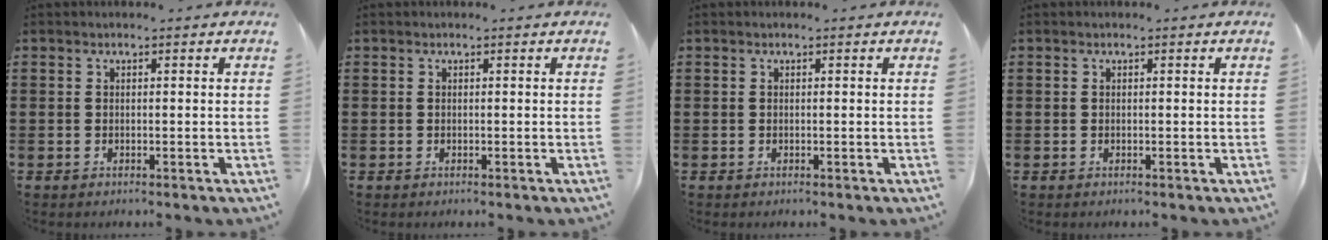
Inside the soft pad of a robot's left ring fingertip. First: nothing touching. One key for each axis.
{"total": 0.0}
{"total": 0.0}
{"total": 0.0}